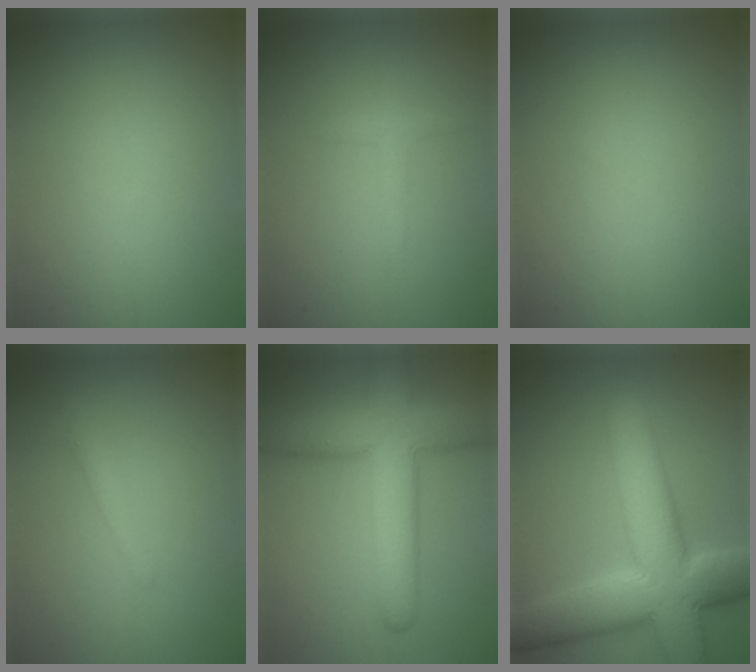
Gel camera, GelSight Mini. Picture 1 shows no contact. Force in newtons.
{"total": 1.1, "press": 1.1, "slide": 0.1}
{"total": 0.0}
{"total": 1.3, "press": 1.3, "slide": 0.1}
{"total": 8.6, "press": 8.6, "slide": 0.3}
{"total": 11.8, "press": 11.8, "slide": 0.6}